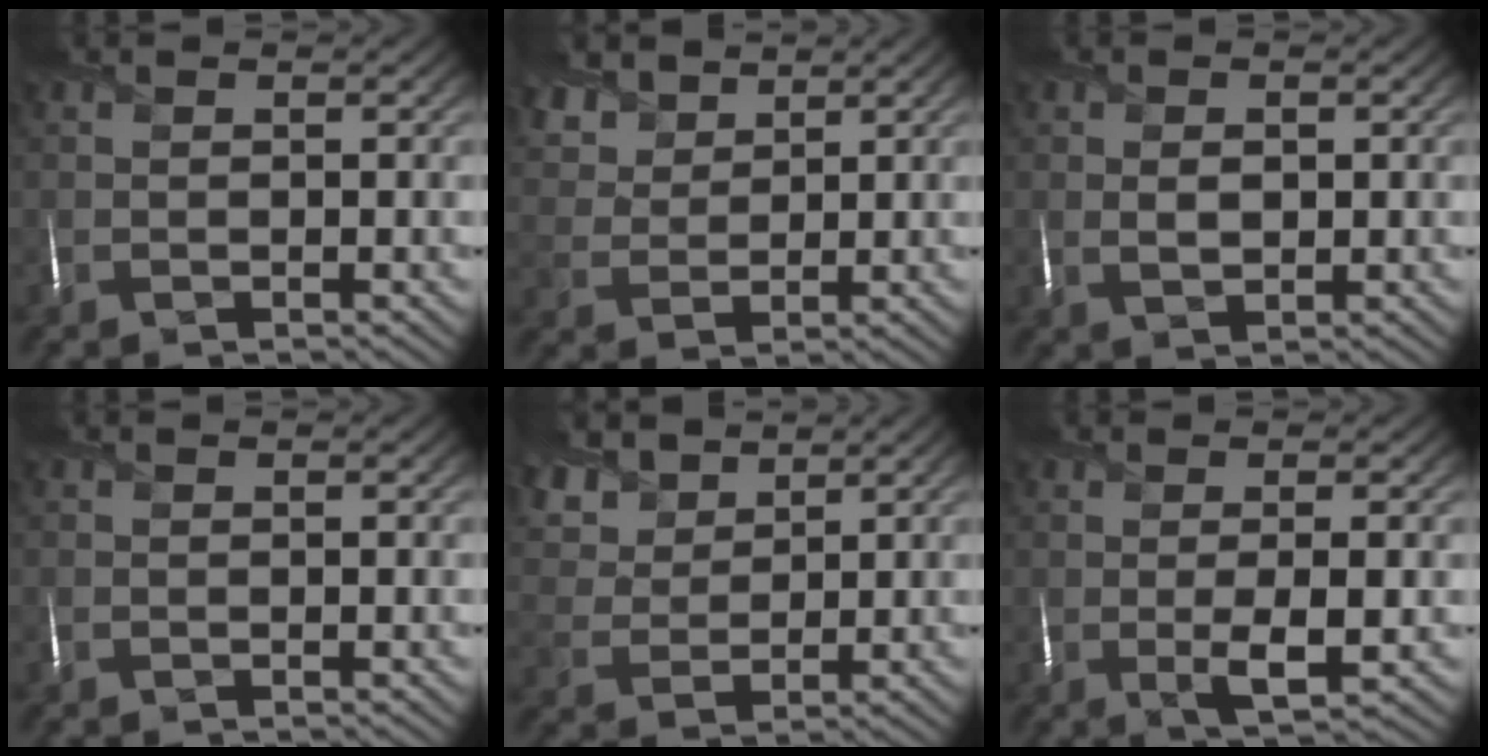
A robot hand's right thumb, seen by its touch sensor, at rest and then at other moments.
{"total": 5.9, "force": [4.5, 3.0, 2.3], "torque": [-0.071, 0.006, 0.095]}
{"total": 2.4, "force": [0.5, 1.4, 1.9], "torque": [-0.038, 0.000, 0.013]}
{"total": 0.0}
{"total": 7.4, "force": [5.4, 3.9, 3.4], "torque": [-0.103, 0.012, 0.104]}
{"total": 3.6, "force": [-0.2, 0.6, 3.5], "torque": [-0.067, -0.001, -0.003]}